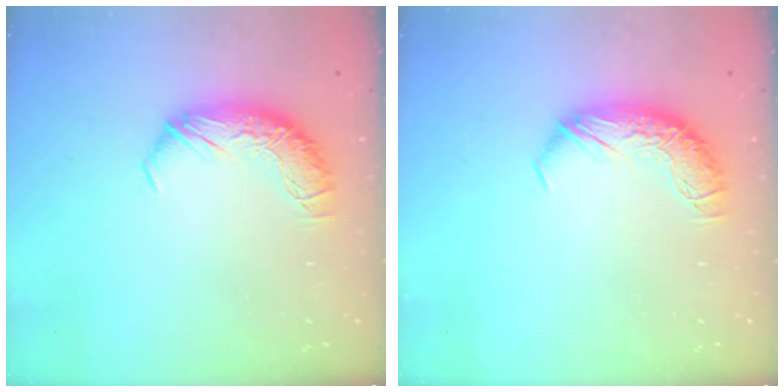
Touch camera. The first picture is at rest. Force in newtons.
{"total": 0.0}